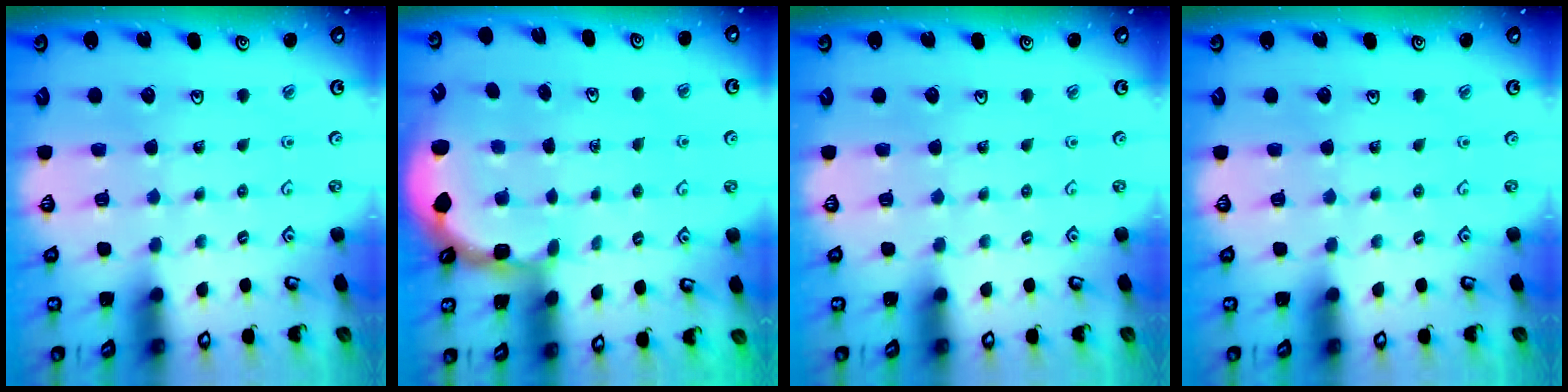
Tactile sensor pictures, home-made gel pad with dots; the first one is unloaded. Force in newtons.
{"total": 2.0, "press": 1.6, "slide": 1.2}
{"total": 0.0}
{"total": 0.0}